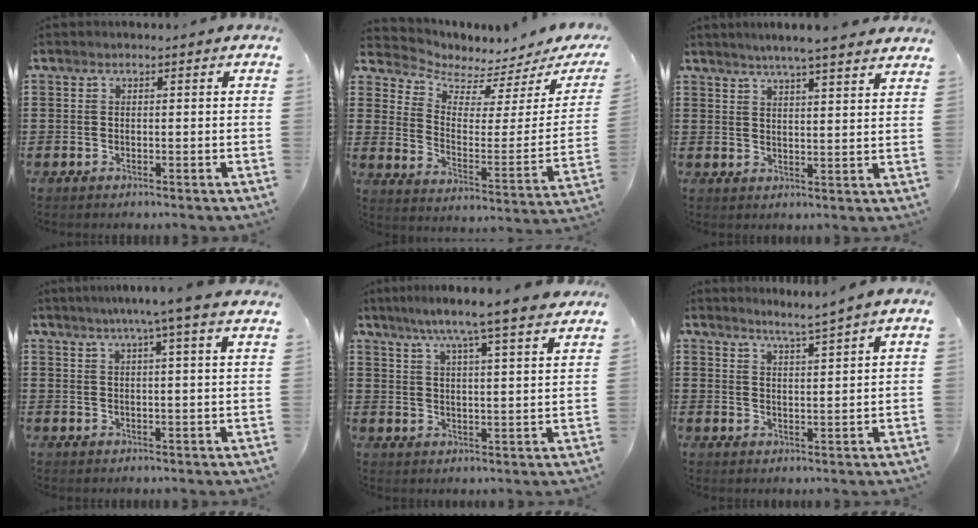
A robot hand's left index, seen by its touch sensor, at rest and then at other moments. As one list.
[{"total": 3.1, "force": [2.9, 1.1, 0.3], "torque": [-0.029, -0.039, 0.041]}, {"total": 4.5, "force": [4.1, -0.7, 1.7], "torque": [-0.046, -0.015, 0.071]}, {"total": 5.2, "force": [3.8, -0.9, 3.5], "torque": [-0.076, -0.007, 0.063]}, {"total": 7.4, "force": [6.2, -0.5, 4.0], "torque": [-0.097, -0.024, 0.105]}, {"total": 3.3, "force": [3.0, -1.2, 0.8], "torque": [-0.024, -0.020, 0.051]}]